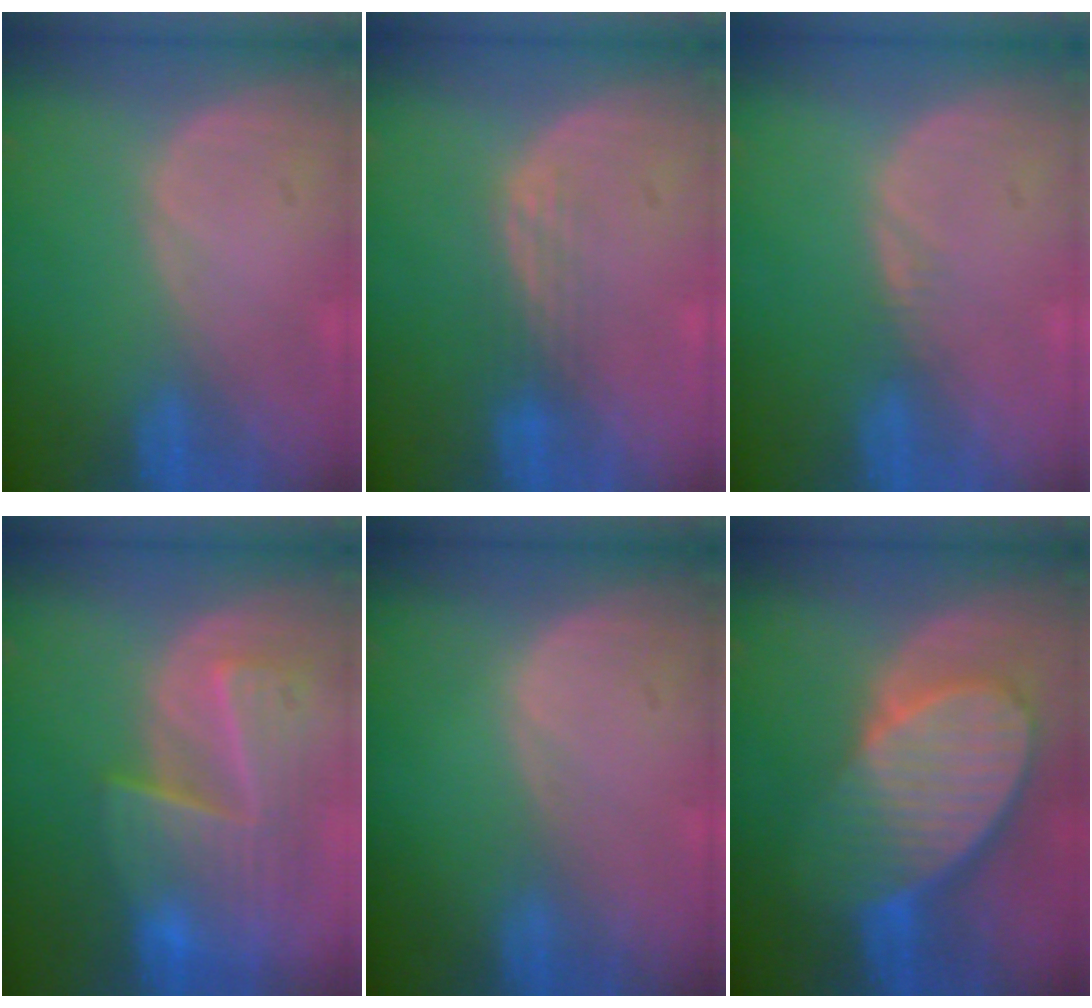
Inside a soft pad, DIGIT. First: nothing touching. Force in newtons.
{"total": 2.9, "press": 2.5, "slide": 1.5}
{"total": 0.8, "press": 0.8, "slide": 0.1}
{"total": 9.3, "press": 8.3, "slide": 4.2}
{"total": 0.0}
{"total": 10.1, "press": 8.9, "slide": 4.8}